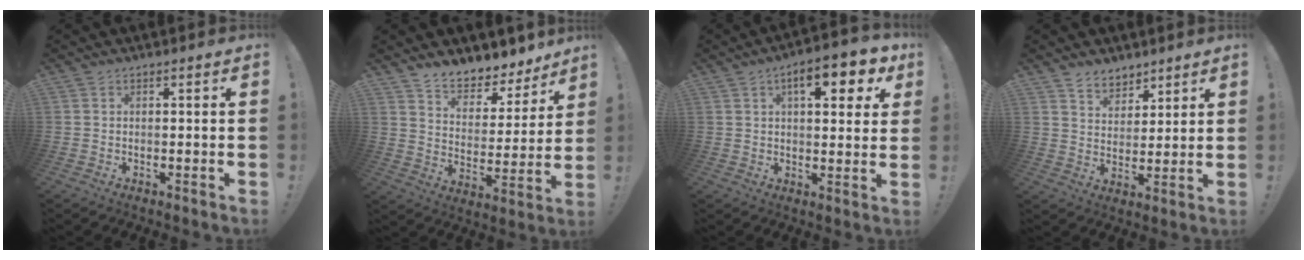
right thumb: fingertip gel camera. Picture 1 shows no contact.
{"total": 9.0, "force": [8.1, 3.3, 2.0], "torque": [-0.034, -0.074, 0.147]}
{"total": 11.1, "force": [4.6, 4.1, 9.3], "torque": [-0.114, -0.015, 0.068]}
{"total": 6.8, "force": [5.4, 4.1, 0.5], "torque": [-0.002, -0.046, 0.104]}